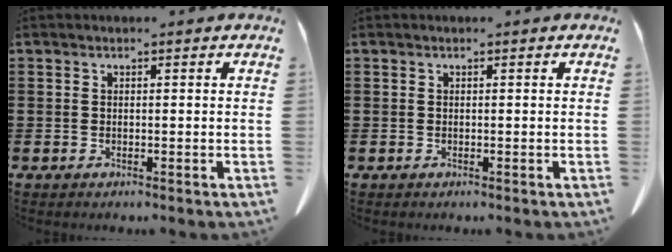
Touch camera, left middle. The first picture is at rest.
{"total": 0.0}